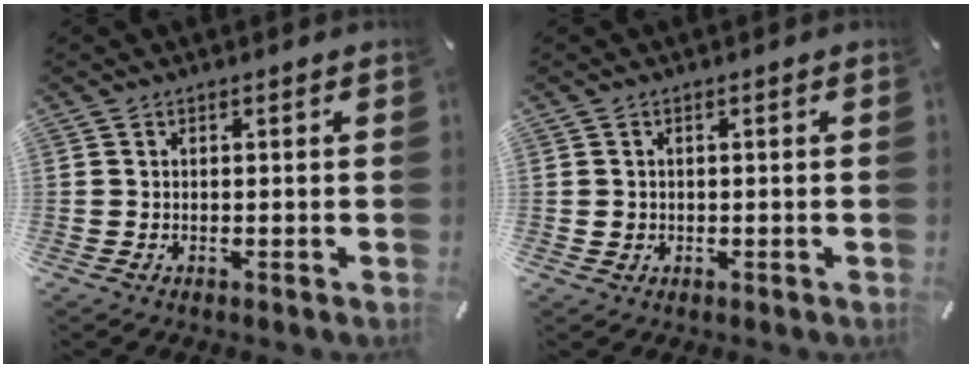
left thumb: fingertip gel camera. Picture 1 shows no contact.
{"total": 1.4, "force": [-0.1, 1.3, 0.4], "torque": [-0.008, 0.005, -0.005]}